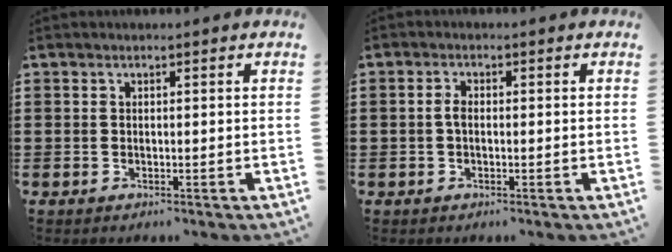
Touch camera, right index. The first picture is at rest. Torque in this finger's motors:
{"motor_torque": [0.21, 0.03, 0.19, 0.06]}